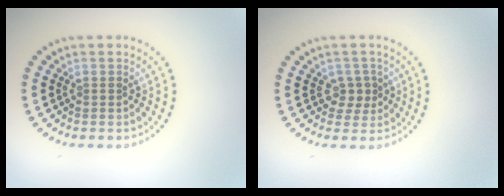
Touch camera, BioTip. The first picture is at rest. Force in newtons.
{"total": 1.8, "press": 1.6, "slide": 0.9}